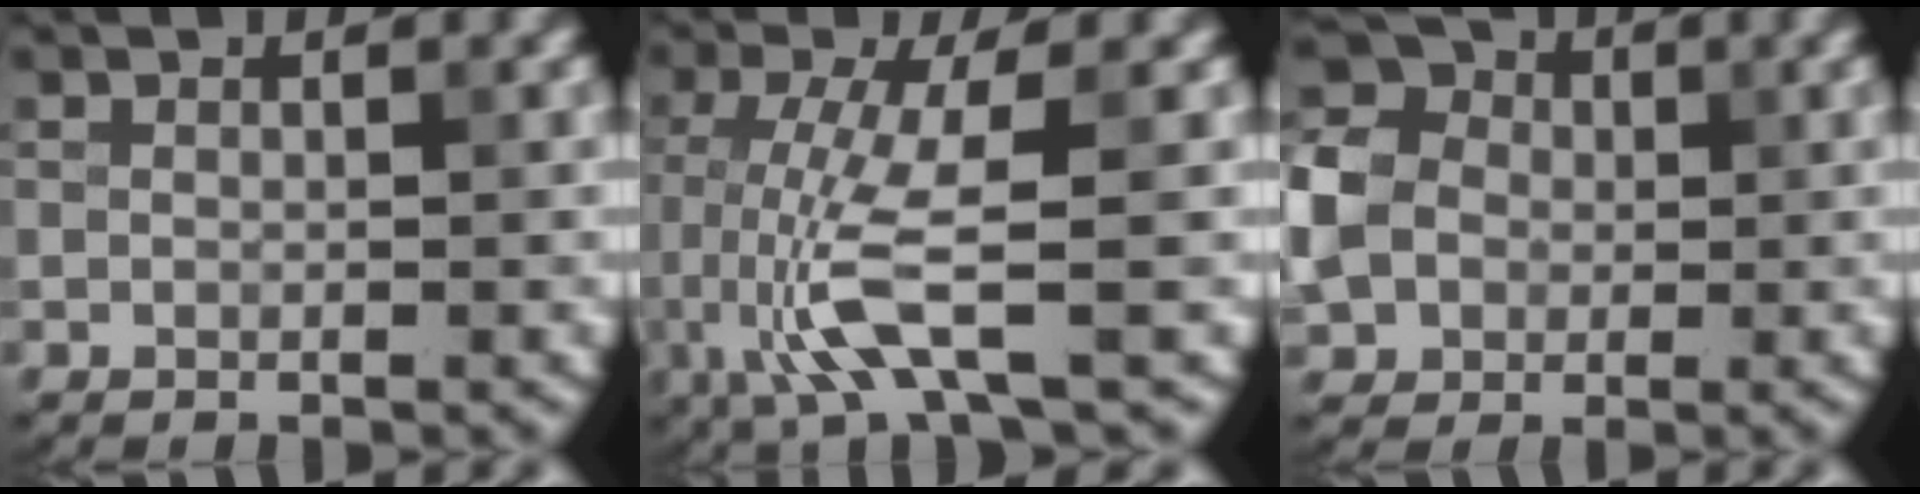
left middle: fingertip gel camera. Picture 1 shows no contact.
{"total": 6.0, "force": [-1.4, 1.1, 5.8], "torque": [-0.135, -0.010, -0.025]}
{"total": 8.1, "force": [-0.6, 6.8, 4.3], "torque": [-0.104, 0.002, -0.025]}